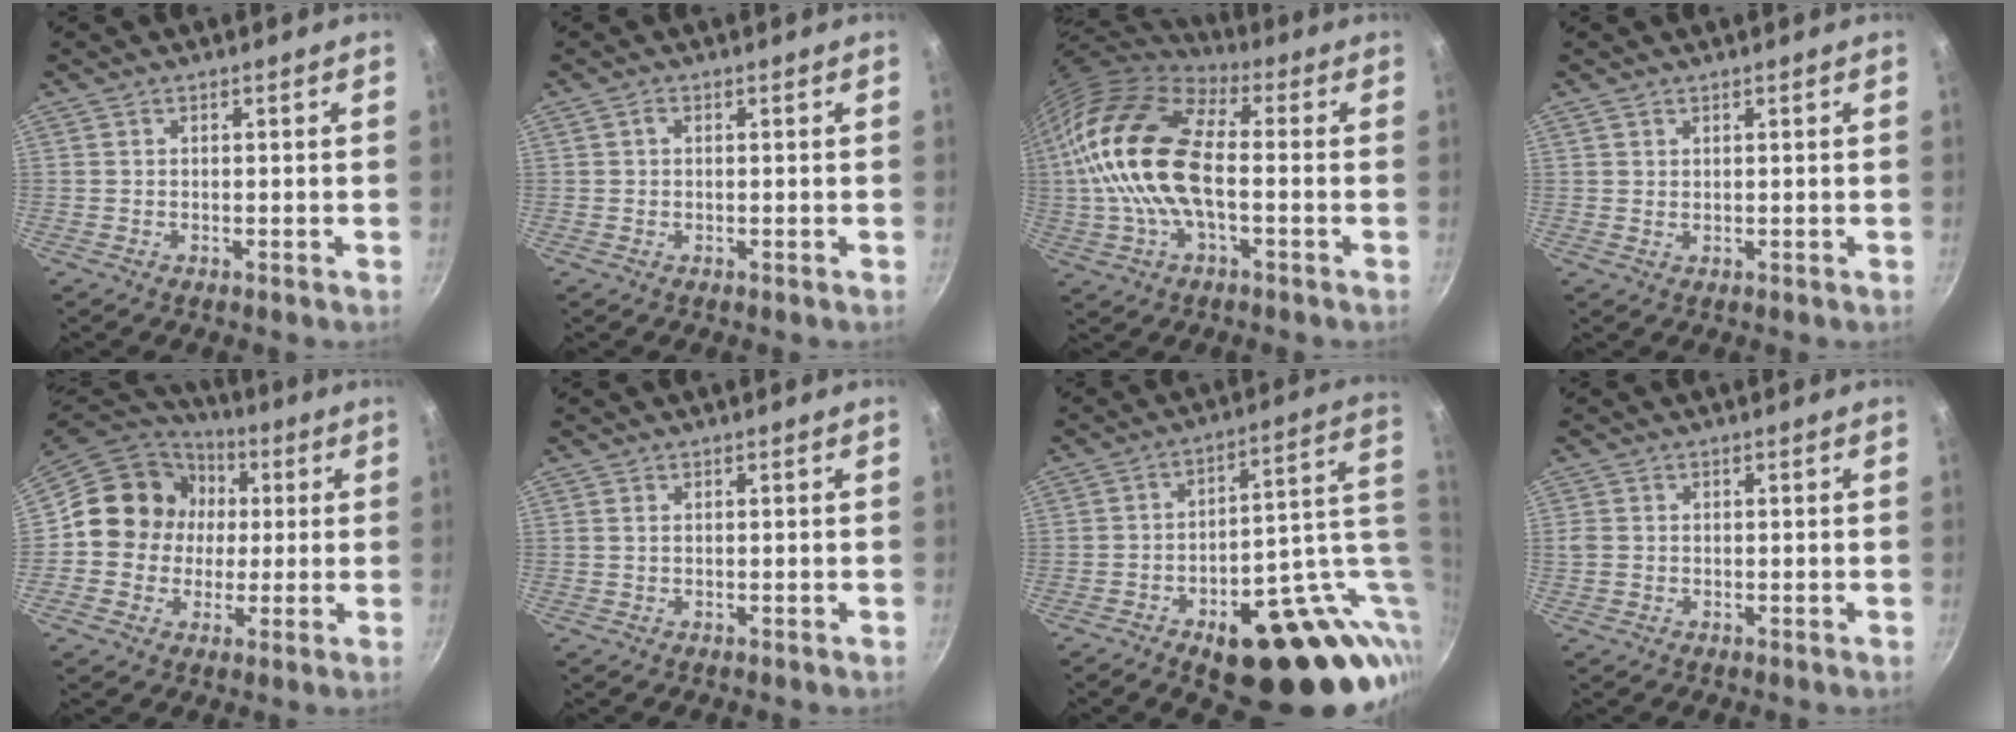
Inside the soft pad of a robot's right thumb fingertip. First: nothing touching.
{"total": 0.8, "force": [0.2, 0.5, 0.6], "torque": [-0.012, 0.005, 0.003]}
{"total": 19.3, "force": [-0.1, 9.8, 16.6], "torque": [-0.304, 0.023, -0.013]}
{"total": 0.8, "force": [0.6, 0.4, 0.3], "torque": [-0.002, -0.009, 0.009]}
{"total": 14.4, "force": [1.4, 13.2, 5.6], "torque": [-0.059, 0.021, 0.006]}
{"total": 0.6, "force": [0.2, 0.3, 0.5], "torque": [-0.009, 0.001, 0.002]}
{"total": 26.2, "force": [-4.9, 13.0, 22.2], "torque": [-0.235, 0.019, -0.050]}
{"total": 1.9, "force": [-0.1, 1.7, 1.0], "torque": [-0.019, 0.003, -0.002]}